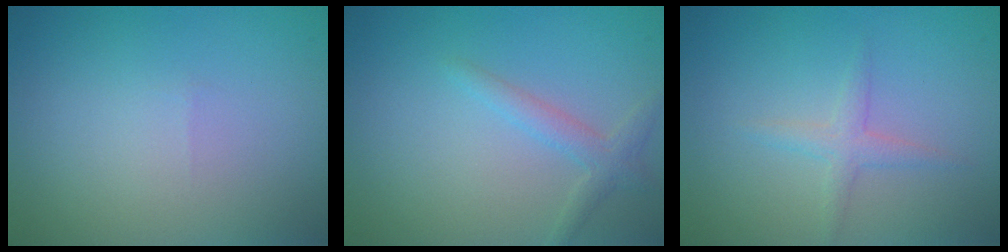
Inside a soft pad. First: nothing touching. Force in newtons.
{"total": 1.9, "press": 1.9, "slide": 0.1}
{"total": 1.6, "press": 1.6, "slide": 0.1}